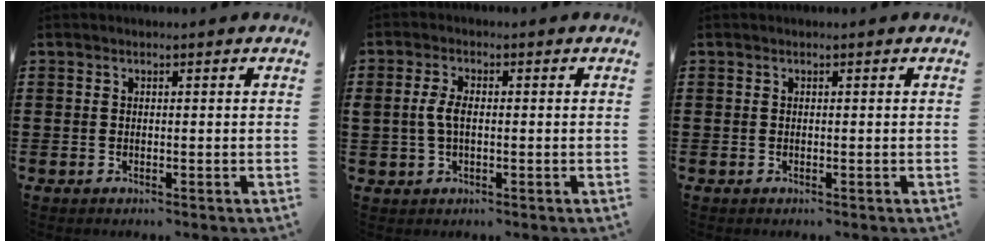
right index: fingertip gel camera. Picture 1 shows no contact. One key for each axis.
{"total": 3.6, "fx": 0.0, "fy": 1.9, "fz": 3.1, "tx": -0.083, "ty": -0.001, "tz": -0.009}
{"total": 0.0}